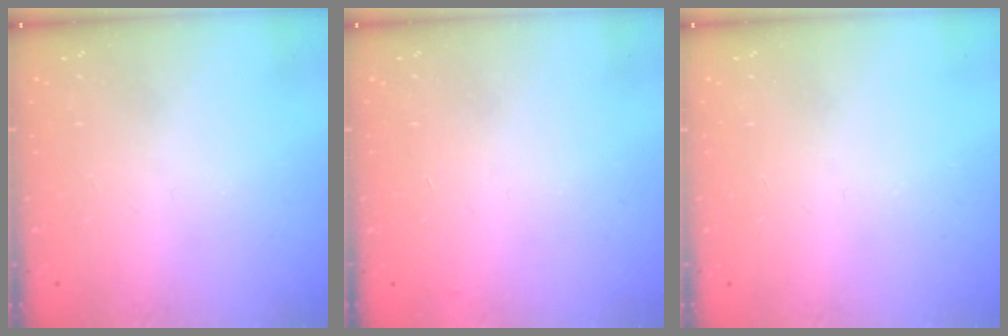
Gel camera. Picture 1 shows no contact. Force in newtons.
{"total": 2.9, "press": 2.9, "slide": 0.1}
{"total": 0.0}